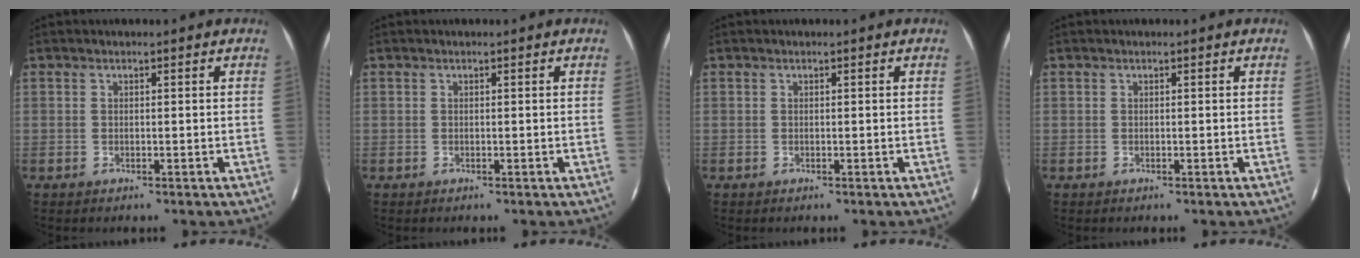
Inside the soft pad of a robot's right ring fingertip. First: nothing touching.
{"total": 0.0}
{"total": 0.0}
{"total": 0.0}